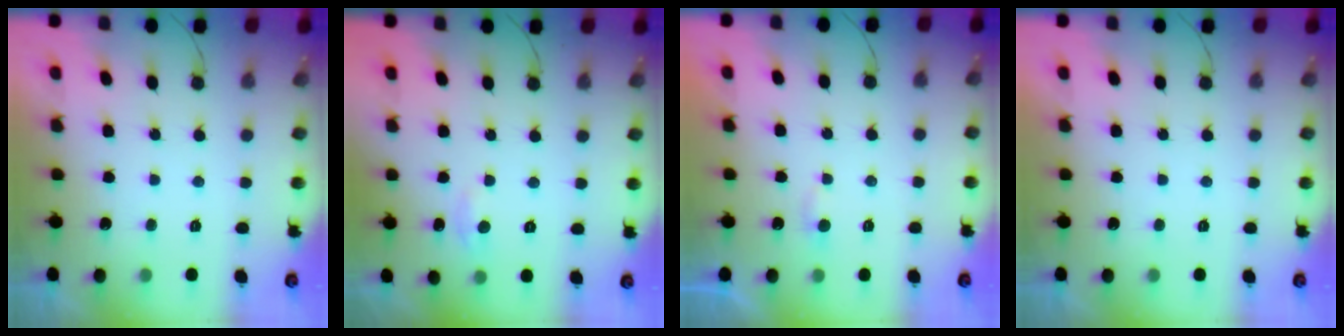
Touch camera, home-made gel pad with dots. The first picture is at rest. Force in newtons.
{"total": 2.3, "press": 2.3, "slide": 0.3}
{"total": 2.8, "press": 2.8, "slide": 0.3}
{"total": 0.0}